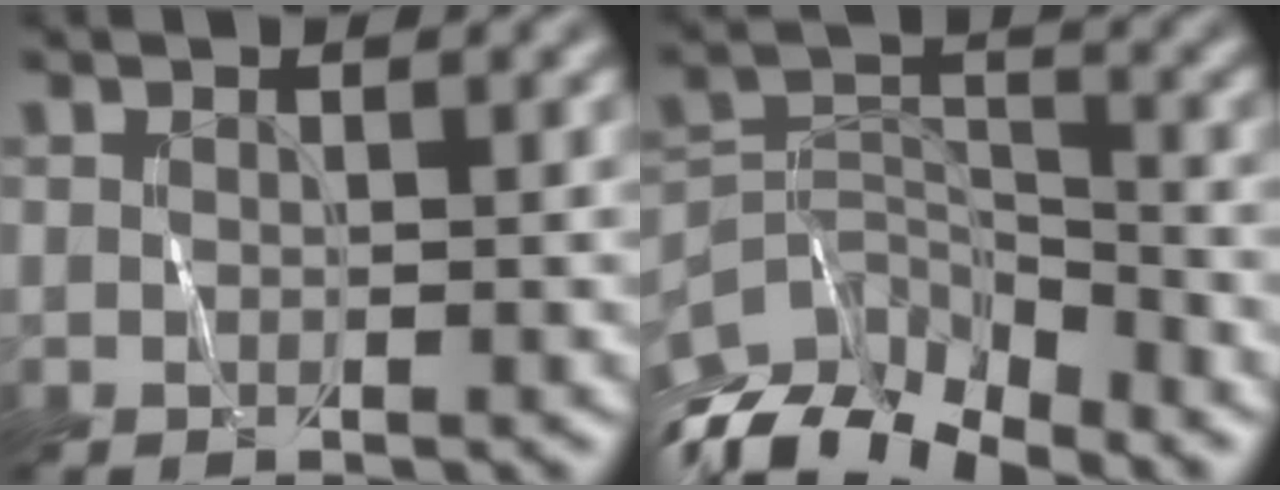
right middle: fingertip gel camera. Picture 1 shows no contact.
{"total": 8.9, "force": [-6.9, 3.9, 4.0], "torque": [-0.077, -0.001, -0.128]}